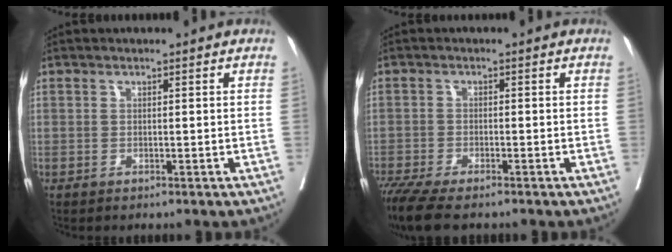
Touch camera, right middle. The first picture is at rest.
{"total": 8.0, "force": [-6.4, 1.6, 4.5], "torque": [-0.078, -0.017, -0.106]}